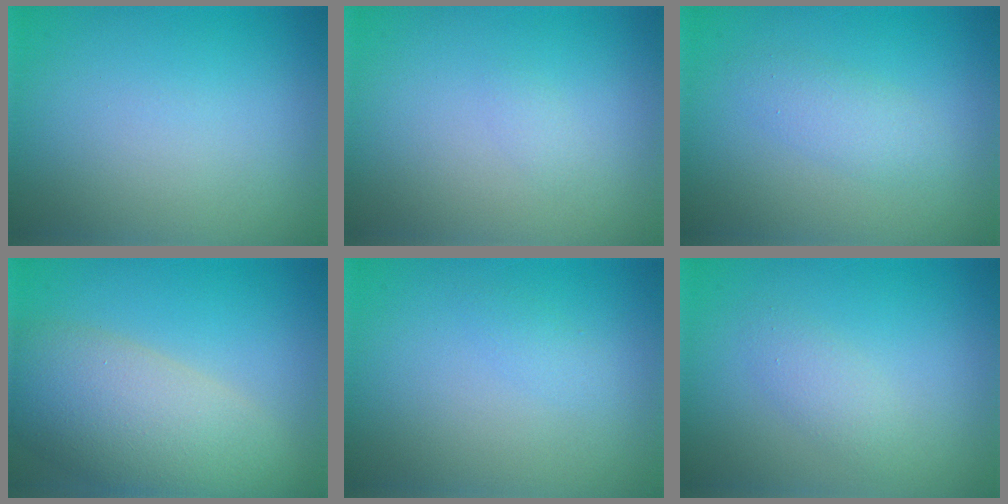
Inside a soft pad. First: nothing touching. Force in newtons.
{"total": 0.5, "press": 0.5, "slide": 0.1}
{"total": 2.0, "press": 2.0, "slide": 0.2}
{"total": 8.1, "press": 8.1, "slide": 0.7}
{"total": 0.8, "press": 0.8, "slide": 0.0}
{"total": 1.6, "press": 1.6, "slide": 0.1}